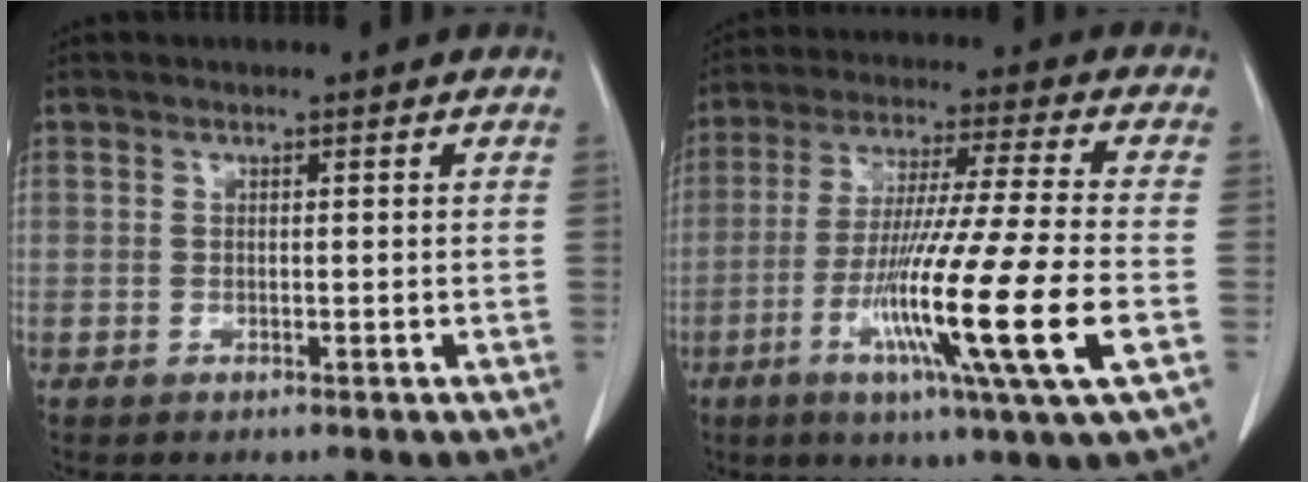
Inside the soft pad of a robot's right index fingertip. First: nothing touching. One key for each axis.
{"total": 18.5, "fx": -5.7, "fy": -1.7, "fz": 17.5, "tx": -0.334, "ty": -0.036, "tz": -0.108}